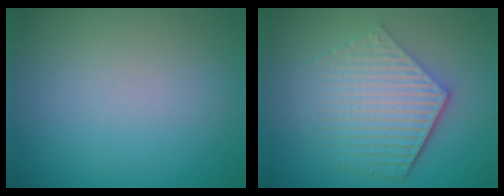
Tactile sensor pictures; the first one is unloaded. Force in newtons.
{"total": 6.1, "press": 4.4, "slide": 4.2}